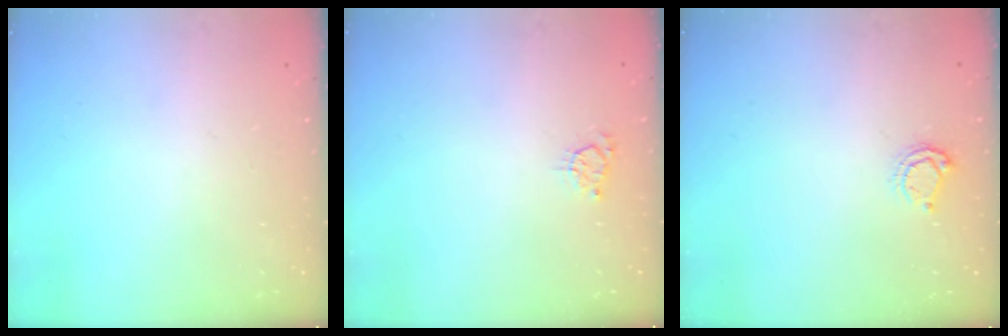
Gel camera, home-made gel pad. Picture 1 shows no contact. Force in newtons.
{"total": 3.1, "press": 3.0, "slide": 0.5}
{"total": 4.8, "press": 4.8, "slide": 0.5}